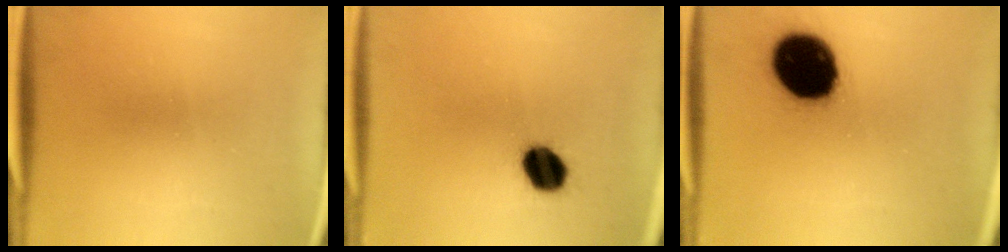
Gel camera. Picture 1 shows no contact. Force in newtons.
{"total": 7.6}
{"total": 15.8}